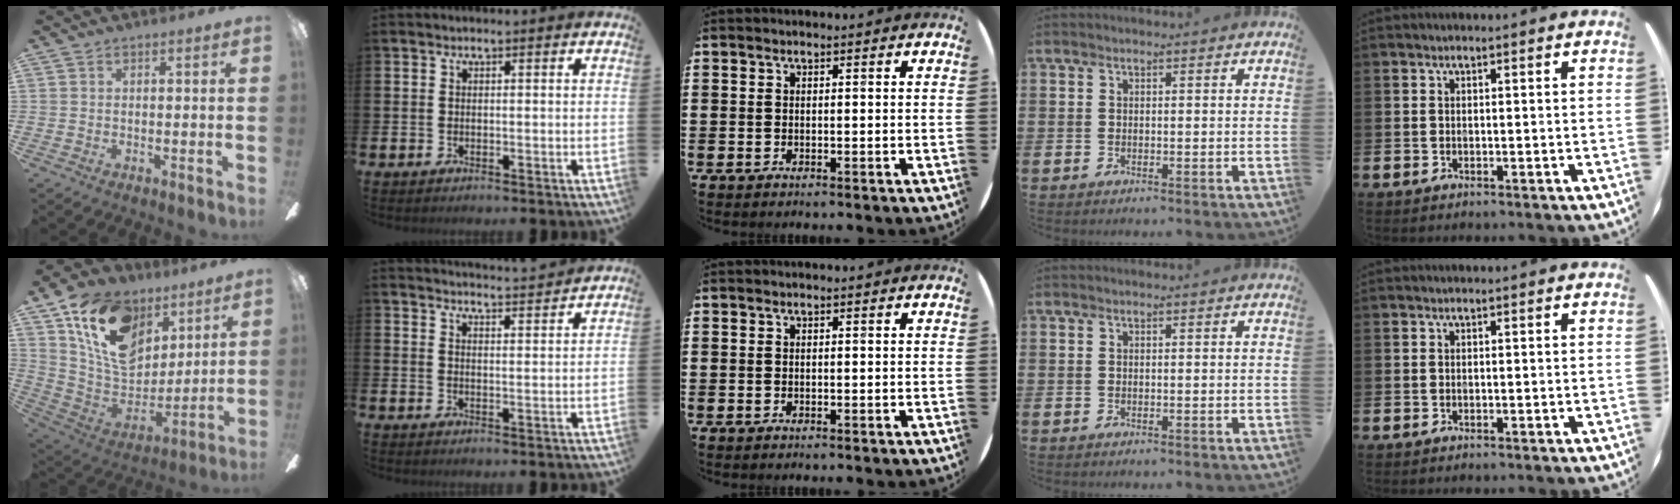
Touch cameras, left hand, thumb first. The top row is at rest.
{"thumb": {"total": 20.4, "force": [10.0, 13.9, 11.0], "torque": [-0.203, -0.036, 0.190]}, "index": {"total": 3.9, "force": [3.9, -0.5, 0.1], "torque": [-0.006, -0.033, 0.068]}}